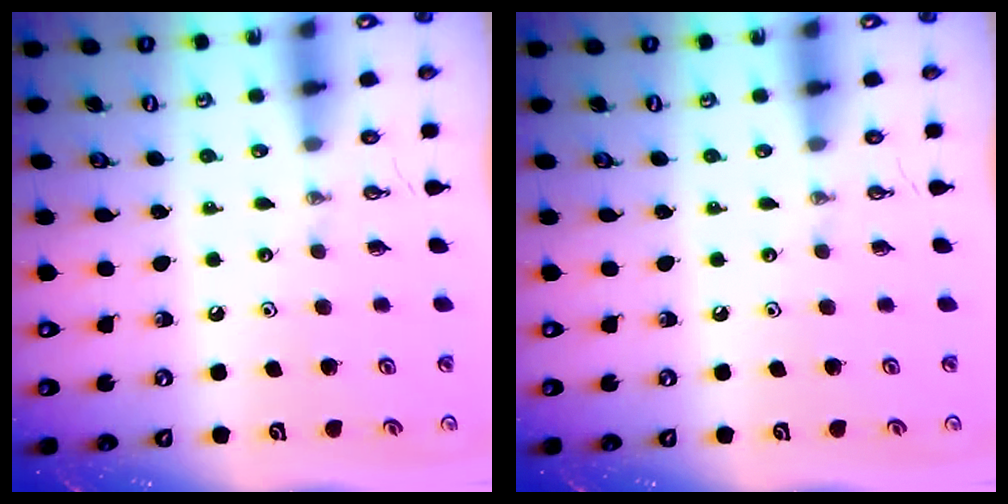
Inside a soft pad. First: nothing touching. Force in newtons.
{"total": 0.0}